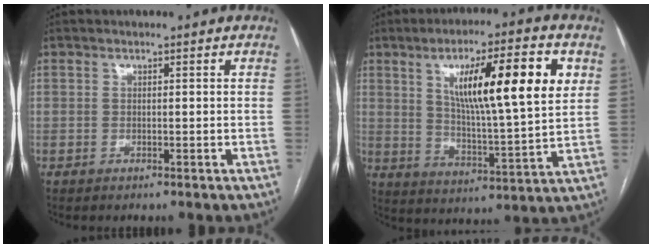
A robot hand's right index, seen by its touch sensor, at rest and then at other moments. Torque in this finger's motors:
{"motor_torque": [1.58, 0.56, 0.55, 0.21]}